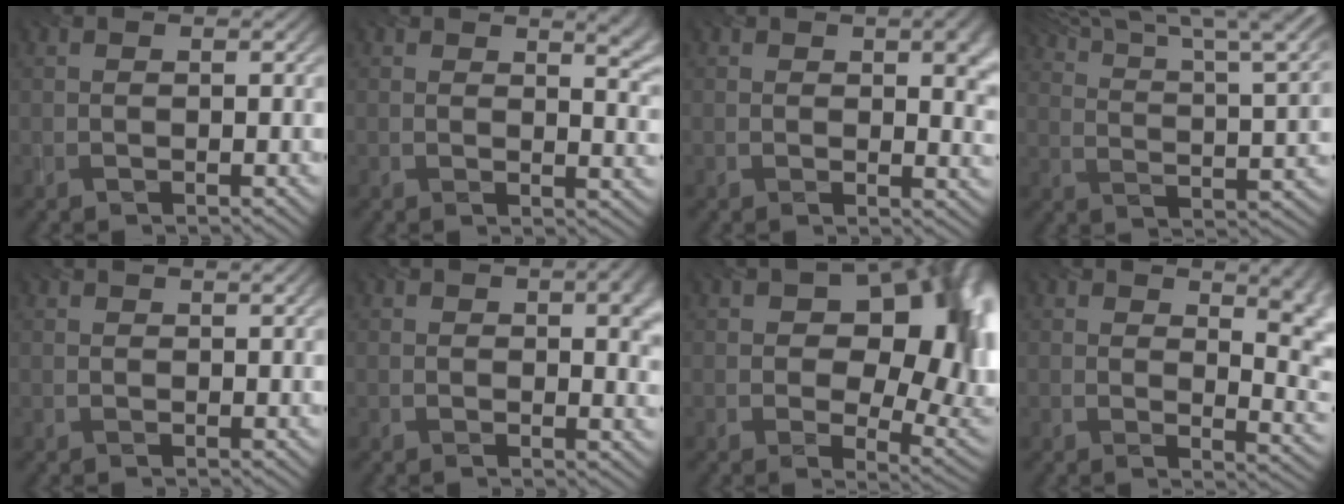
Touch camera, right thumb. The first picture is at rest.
{"total": 5.8, "force": [3.4, 2.7, 3.8], "torque": [-0.046, -0.008, 0.055]}
{"total": 6.1, "force": [1.8, 3.7, 4.5], "torque": [-0.061, -0.019, 0.038]}
{"total": 16.6, "force": [12.6, 3.9, 10.1], "torque": [-0.164, 0.025, 0.165]}
{"total": 1.3, "force": [1.2, 0.2, 0.4], "torque": [-0.013, 0.000, 0.025]}
{"total": 5.5, "force": [1.6, 3.4, 4.0], "torque": [-0.058, -0.018, 0.035]}
{"total": 17.5, "force": [3.3, 10.8, 13.3], "torque": [-0.144, 0.001, 0.077]}
{"total": 7.8, "force": [3.5, 3.8, 5.9], "torque": [-0.065, -0.012, 0.062]}